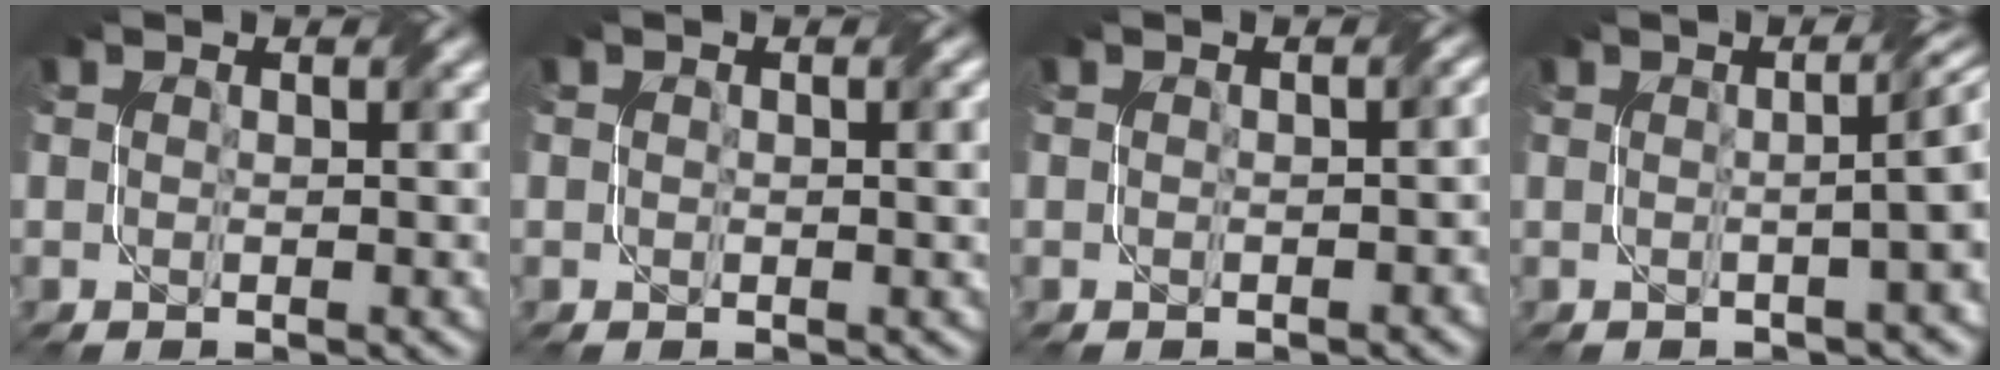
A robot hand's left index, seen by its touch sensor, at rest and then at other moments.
{"total": 1.5, "force": [0.5, 0.6, 1.3], "torque": [-0.015, 0.003, 0.009]}
{"total": 1.6, "force": [-0.2, 0.8, 1.3], "torque": [-0.014, -0.001, -0.001]}
{"total": 5.0, "force": [0.4, 1.7, 4.6], "torque": [-0.024, 0.023, -0.003]}